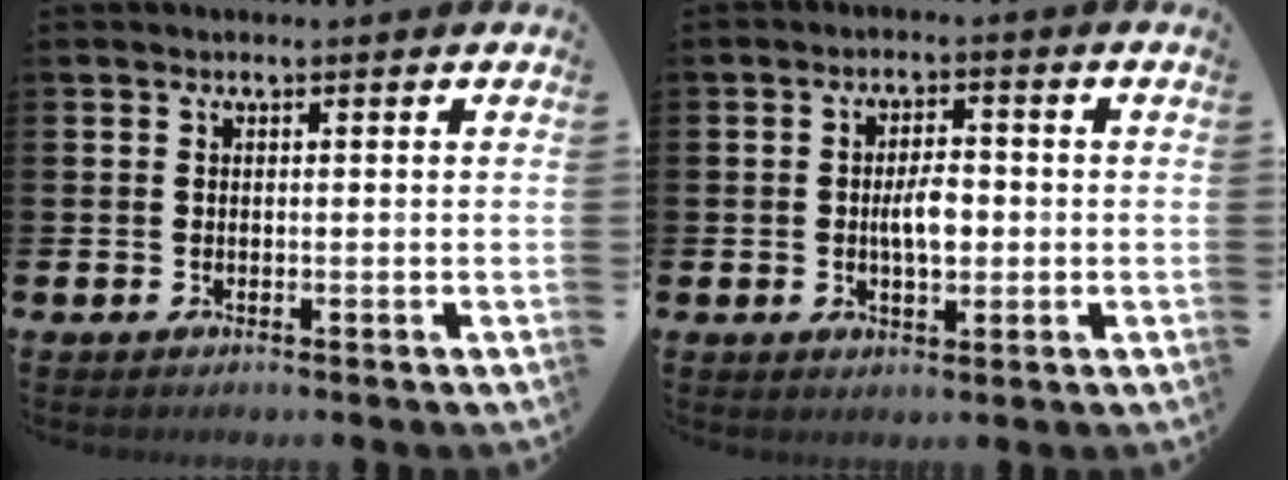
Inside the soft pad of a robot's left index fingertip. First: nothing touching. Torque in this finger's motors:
{"motor_torque": [0.14, 0.14, 0.23, 0.12]}